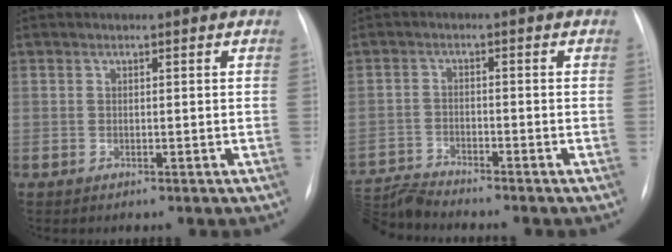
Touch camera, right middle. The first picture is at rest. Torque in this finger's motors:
{"motor_torque": [1.05, -1.09, 0.33, 0.12]}